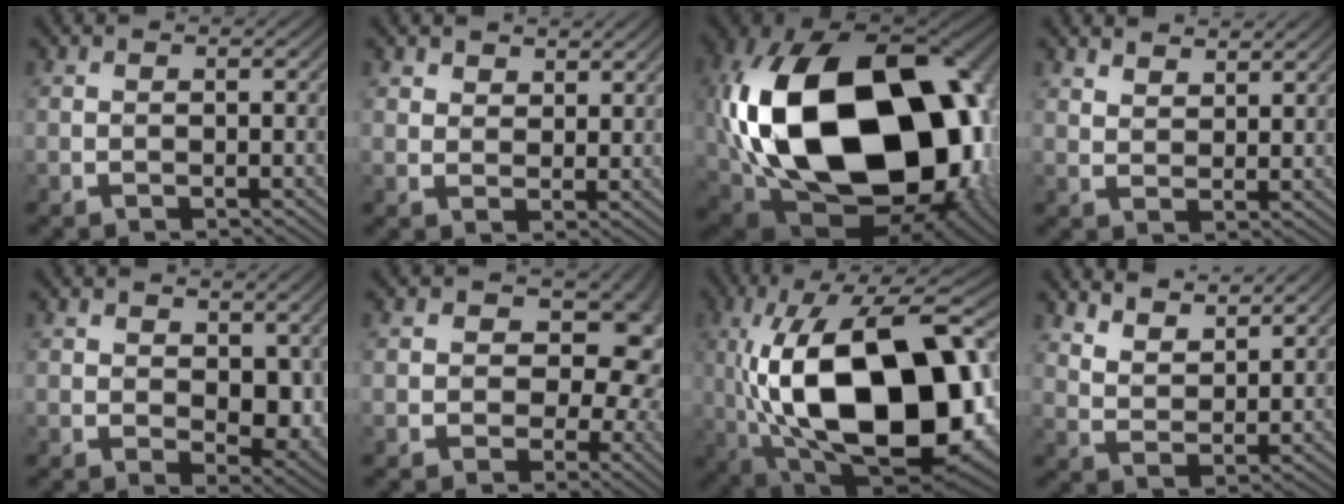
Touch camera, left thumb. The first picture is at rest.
{"total": 3.8, "force": [2.6, 2.4, 1.4], "torque": [-0.044, -0.010, 0.047]}
{"total": 22.7, "force": [-0.3, 14.7, 17.2], "torque": [-0.404, -0.054, 0.037]}
{"total": 4.6, "force": [3.7, 2.0, 1.9], "torque": [-0.042, -0.011, 0.075]}
{"total": 7.8, "force": [1.4, 5.1, 5.8], "torque": [-0.119, -0.013, 0.029]}
{"total": 12.9, "force": [1.2, 9.6, 8.6], "torque": [-0.104, 0.013, 0.018]}
{"total": 19.8, "force": [-2.4, 10.4, 16.7], "torque": [-0.321, -0.002, -0.043]}
{"total": 8.5, "force": [7.0, 2.9, 3.7], "torque": [-0.084, -0.027, 0.128]}